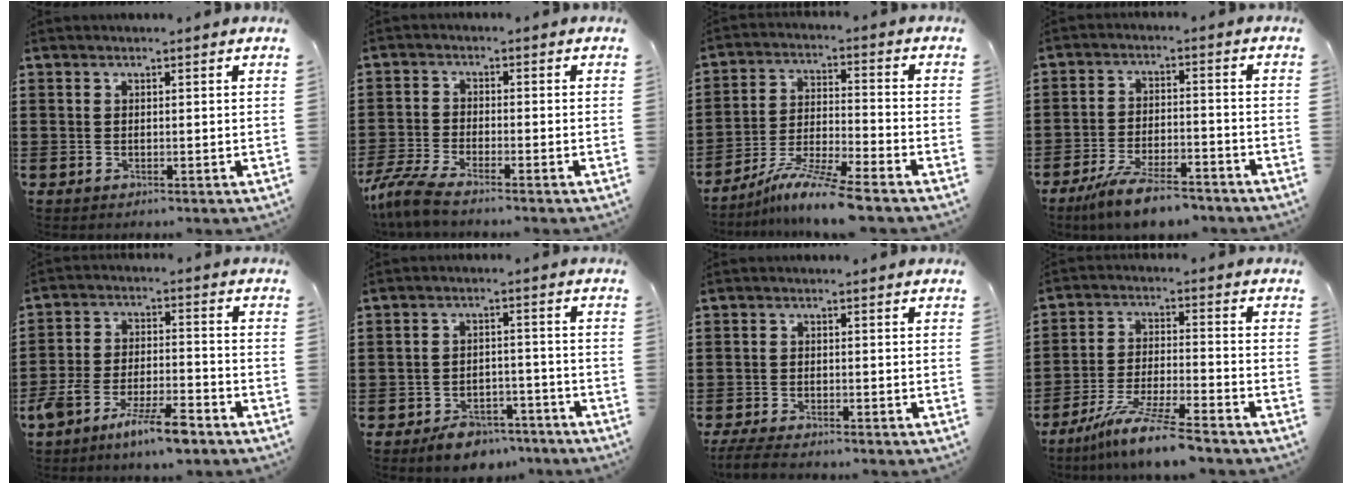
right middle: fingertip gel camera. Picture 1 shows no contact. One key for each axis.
{"total": 4.7, "fx": -4.2, "fy": 0.2, "fz": 2.0, "tx": -0.070, "ty": -0.020, "tz": -0.090}
{"total": 8.5, "fx": -7.3, "fy": -0.2, "fz": 4.3, "tx": -0.082, "ty": -0.007, "tz": -0.140}
{"total": 7.5, "fx": -6.4, "fy": 1.2, "fz": 3.7, "tx": -0.080, "ty": 0.000, "tz": -0.122}
{"total": 8.6, "fx": -6.8, "fy": 1.8, "fz": 5.1, "tx": -0.109, "ty": 0.004, "tz": -0.128}
{"total": 4.6, "fx": -4.3, "fy": 1.4, "fz": 1.0, "tx": -0.016, "ty": 0.014, "tz": -0.082}
{"total": 2.9, "fx": -2.8, "fy": 0.3, "fz": 0.9, "tx": -0.031, "ty": -0.007, "tz": -0.060}
{"total": 9.1, "fx": -7.8, "fy": -0.3, "fz": 4.8, "tx": -0.101, "ty": -0.010, "tz": -0.152}